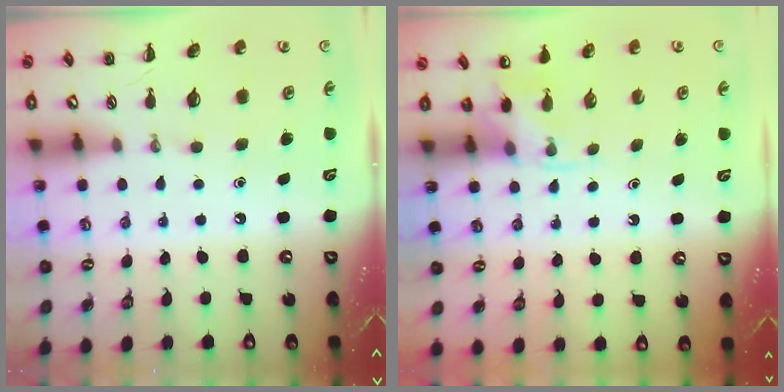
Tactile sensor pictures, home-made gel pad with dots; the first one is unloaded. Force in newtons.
{"total": 3.2, "press": 2.9, "slide": 1.3}